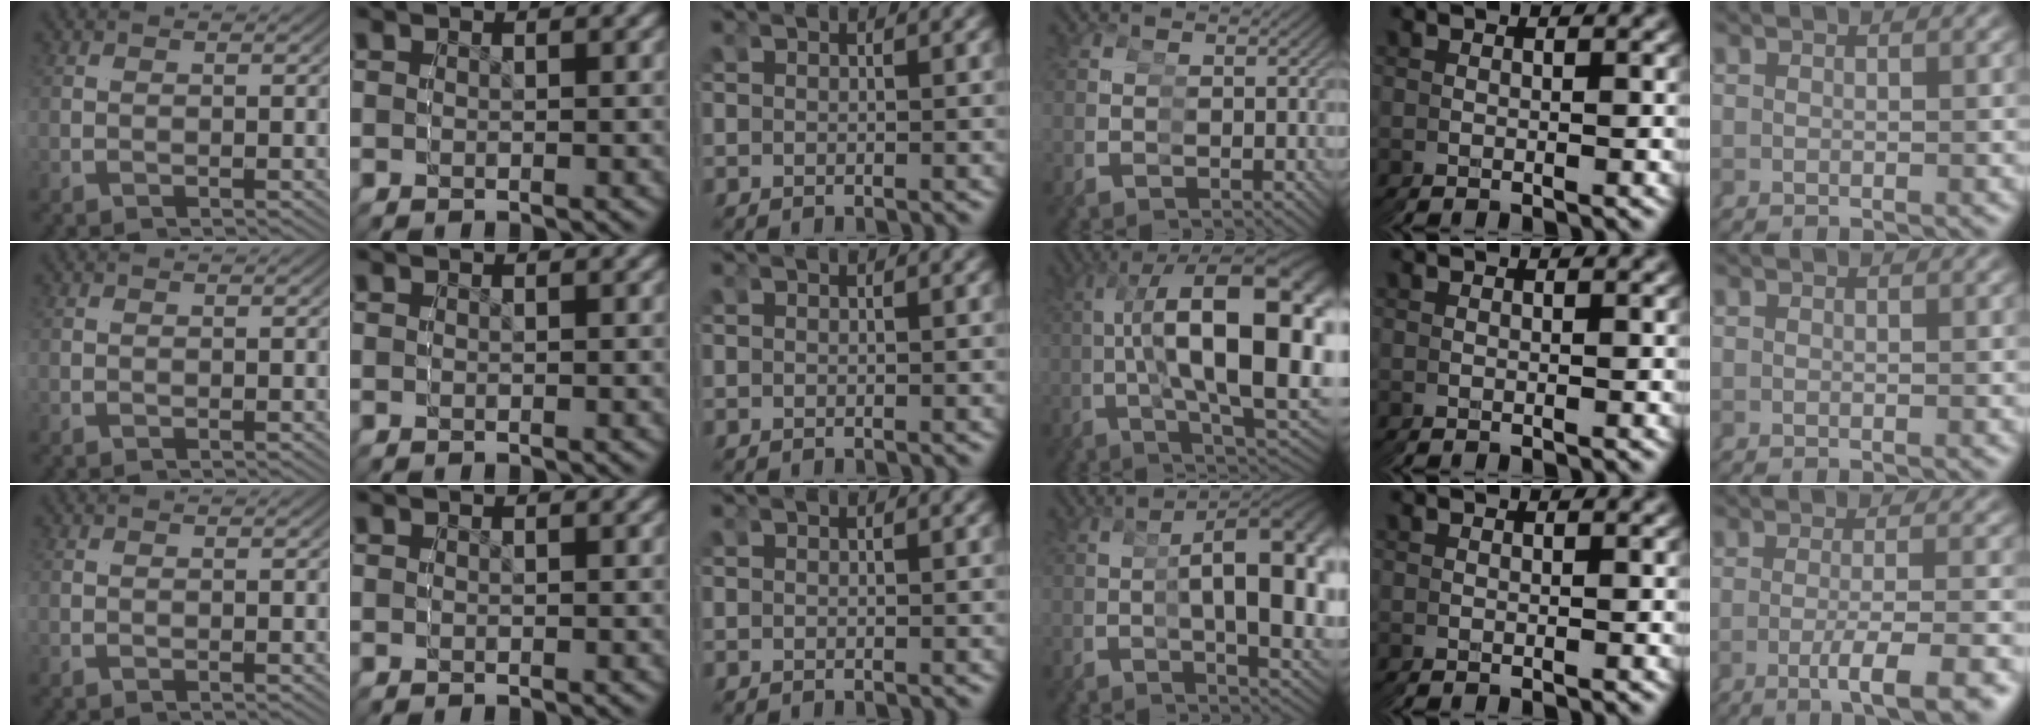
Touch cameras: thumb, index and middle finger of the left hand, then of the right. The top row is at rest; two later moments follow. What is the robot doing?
{"motion": "grasp_and_lifting", "object": "cubes"}